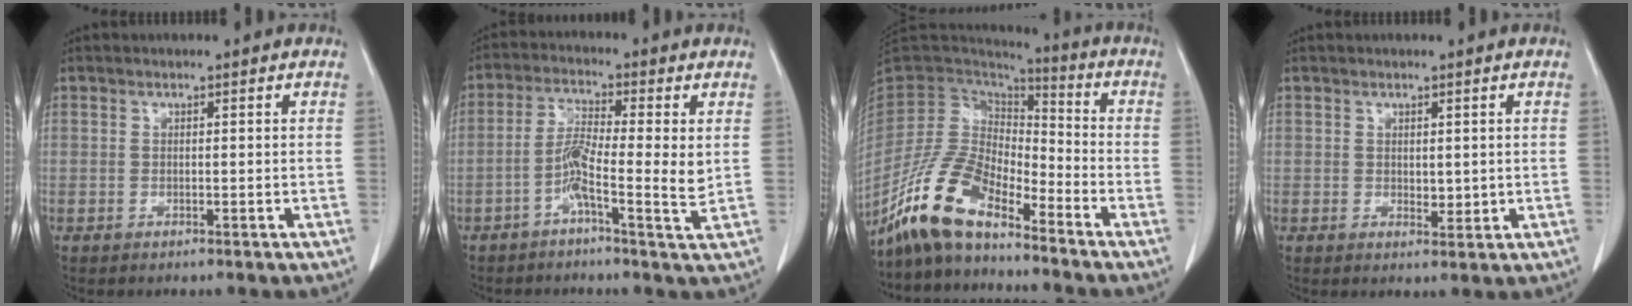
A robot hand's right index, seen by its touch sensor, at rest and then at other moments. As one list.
[{"total": 6.7, "force": [-1.1, 0.3, 6.6], "torque": [-0.127, 0.007, -0.030]}, {"total": 12.7, "force": [-9.6, 3.9, 7.2], "torque": [-0.157, 0.011, -0.187]}, {"total": 1.8, "force": [0.3, 1.0, 1.4], "torque": [-0.020, -0.008, 0.009]}]